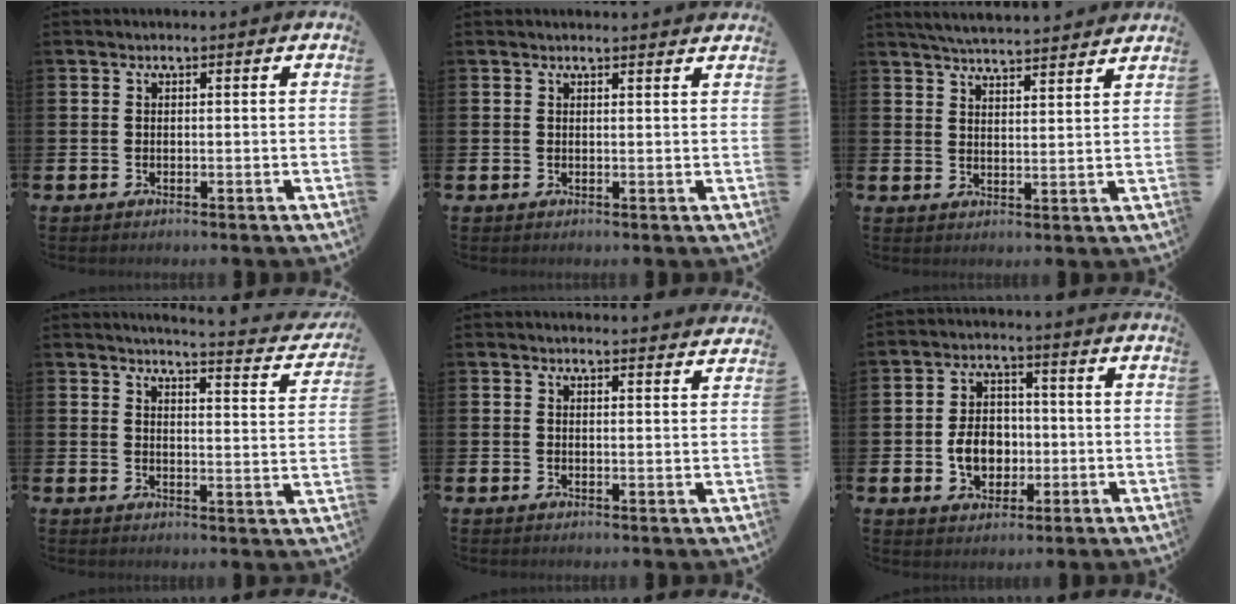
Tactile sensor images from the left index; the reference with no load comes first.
{"total": 1.1, "force": [1.0, -0.1, 0.0], "torque": [0.015, -0.009, 0.016]}
{"total": 5.2, "force": [5.2, 0.0, 0.6], "torque": [-0.016, -0.034, 0.091]}
{"total": 3.9, "force": [3.8, -0.1, 0.7], "torque": [-0.011, -0.040, 0.057]}
{"total": 2.4, "force": [2.3, -0.1, -0.2], "torque": [0.016, -0.021, 0.039]}
{"total": 5.9, "force": [-0.9, 4.7, 3.4], "torque": [-0.050, 0.006, -0.024]}